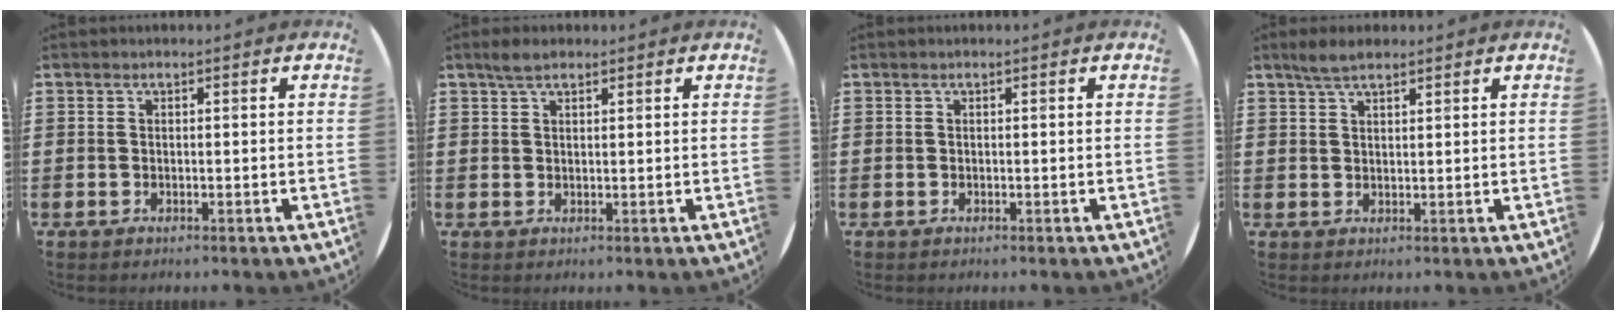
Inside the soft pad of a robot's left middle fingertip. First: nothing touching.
{"total": 2.1, "force": [1.7, 0.7, 1.1], "torque": [-0.016, 0.003, 0.028]}
{"total": 0.0}
{"total": 2.9, "force": [2.3, 0.7, 1.6], "torque": [-0.026, 0.004, 0.040]}